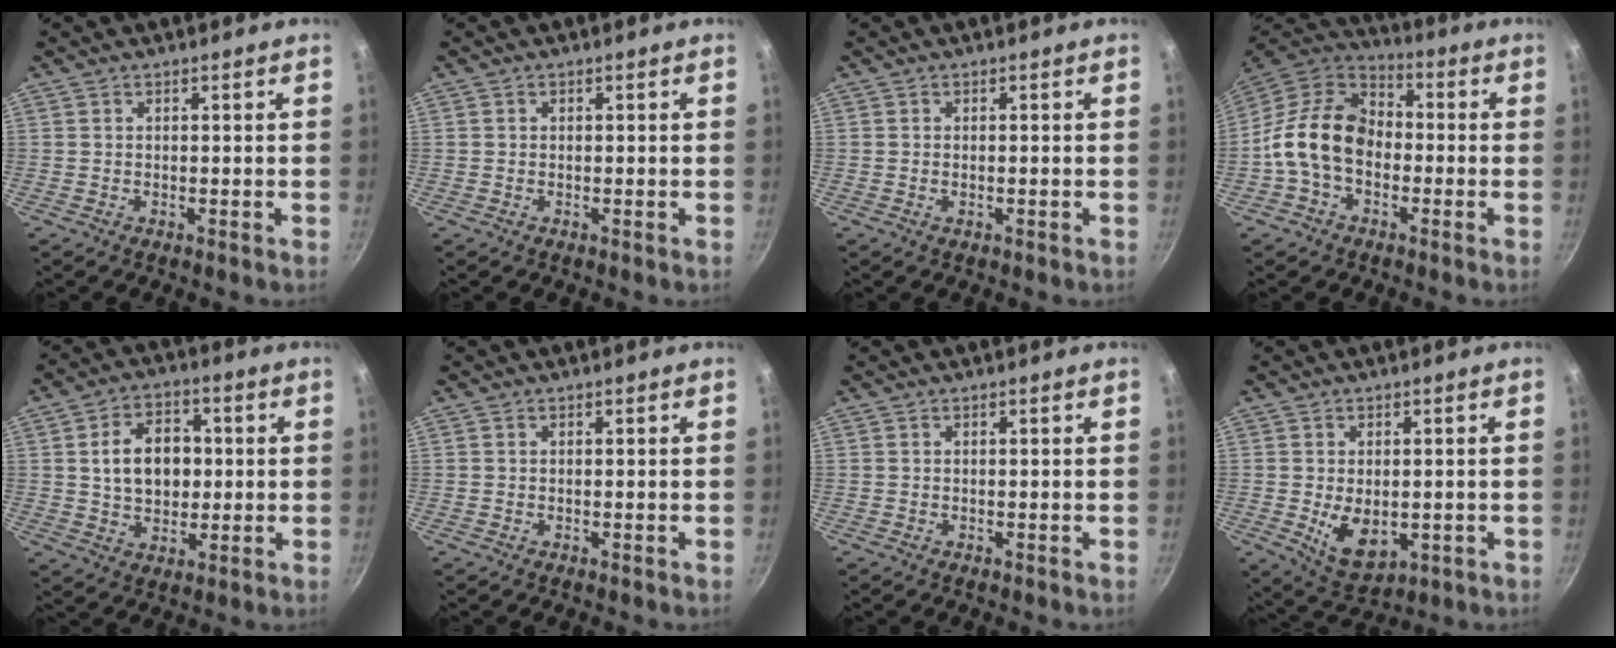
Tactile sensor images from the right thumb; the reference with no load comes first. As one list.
[{"total": 0.0}, {"total": 0.6, "force": [-0.2, 0.2, 0.5], "torque": [-0.008, 0.001, -0.004]}, {"total": 14.3, "force": [-2.1, 10.2, 9.7], "torque": [-0.139, 0.037, -0.061]}, {"total": 11.3, "force": [1.2, 8.1, 7.8], "torque": [-0.097, 0.008, 0.019]}, {"total": 0.0}, {"total": 0.0}, {"total": 8.3, "force": [-1.1, 5.4, 6.2], "torque": [-0.087, -0.016, 0.003]}]